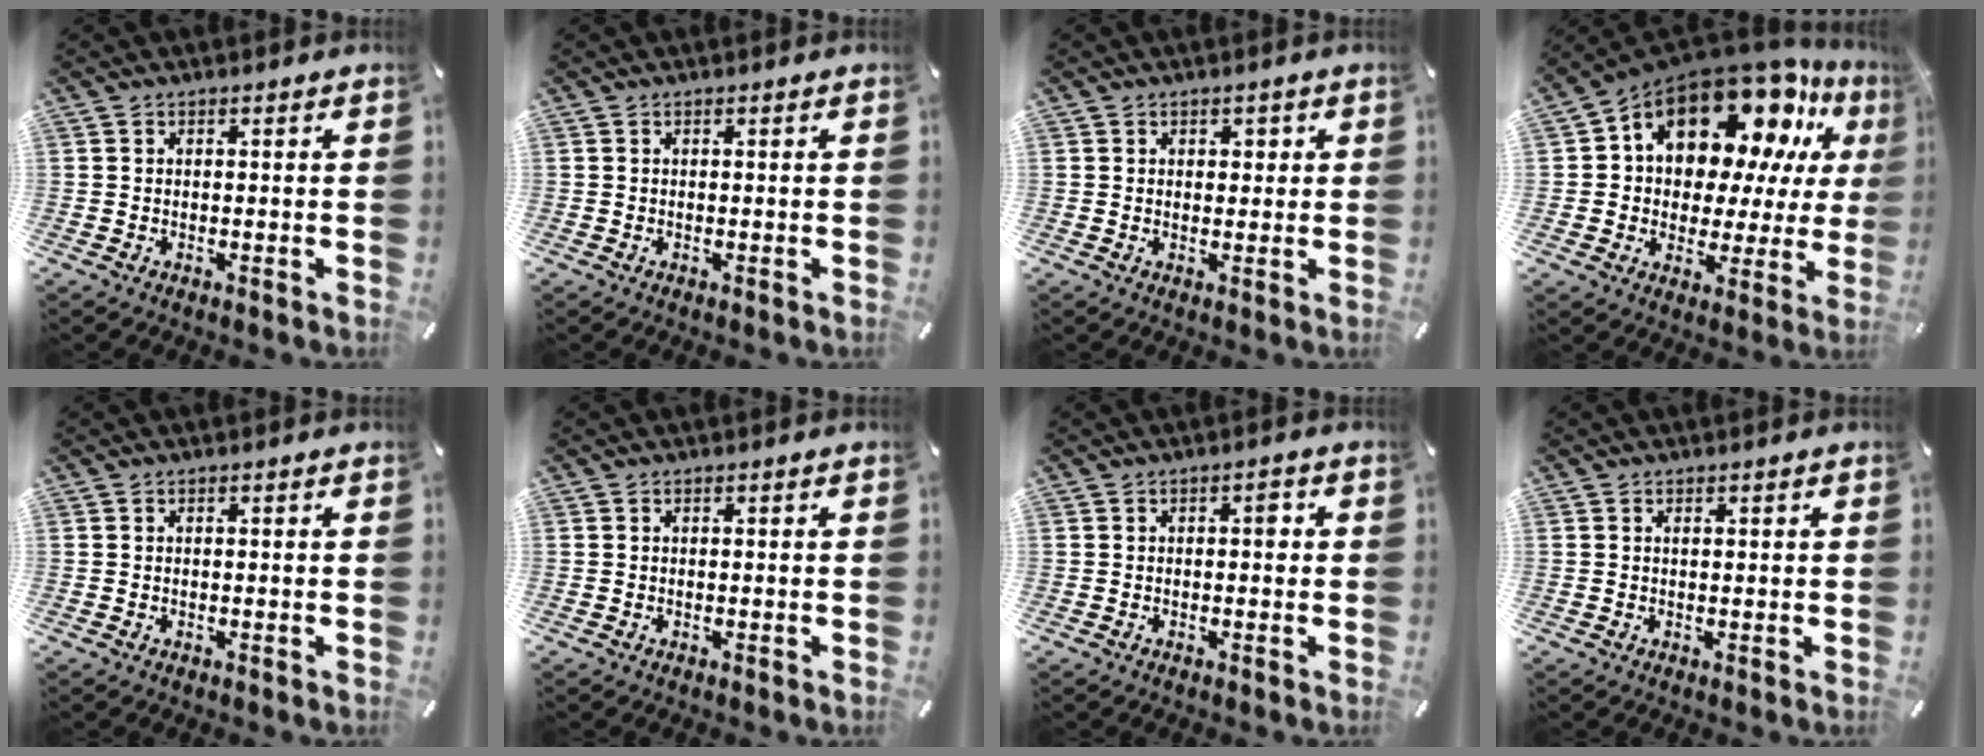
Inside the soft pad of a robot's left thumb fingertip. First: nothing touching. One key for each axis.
{"total": 0.0}
{"total": 1.7, "fx": 0.6, "fy": 1.4, "fz": 0.6, "tx": 0.002, "ty": -0.002, "tz": 0.005}
{"total": 18.5, "fx": 11.9, "fy": 10.2, "fz": 9.8, "tx": -0.175, "ty": -0.093, "tz": 0.207}
{"total": 0.0}
{"total": 0.0}
{"total": 2.3, "fx": 0.2, "fy": 1.2, "fz": 2.0, "tx": -0.026, "ty": 0.003, "tz": -0.003}
{"total": 0.6, "fx": 0.2, "fy": 0.2, "fz": 0.5, "tx": -0.011, "ty": -0.001, "tz": 0.004}